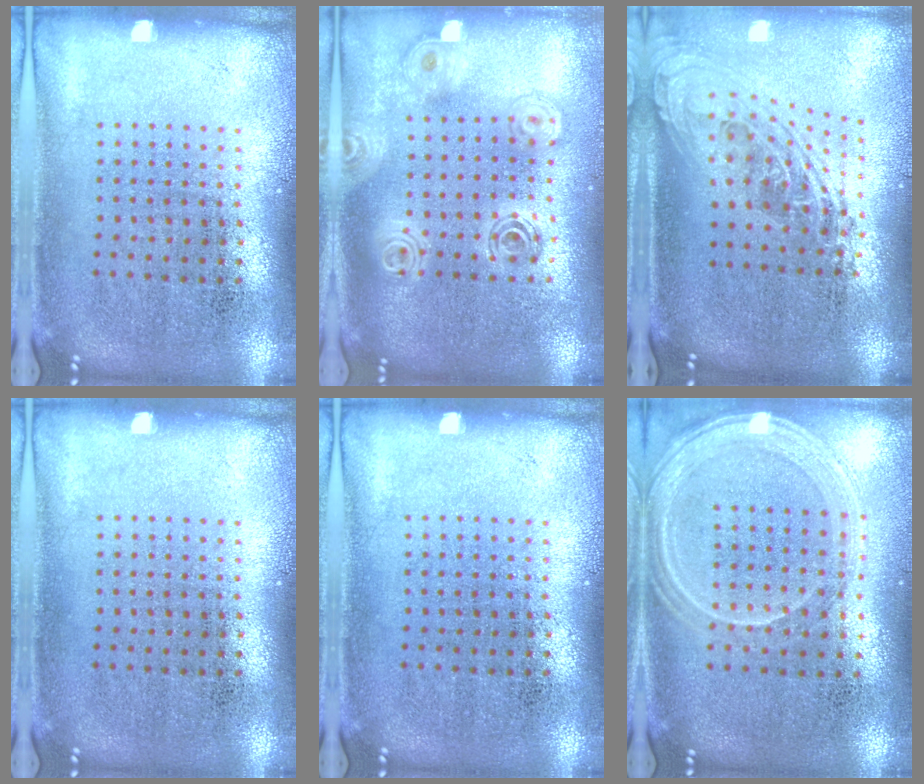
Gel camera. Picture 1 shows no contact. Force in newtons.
{"total": 2.0, "press": 1.7, "slide": 1.1}
{"total": 2.2, "press": 1.6, "slide": 1.4}
{"total": 0.0}
{"total": 0.0}
{"total": 1.3, "press": 1.3, "slide": 0.1}